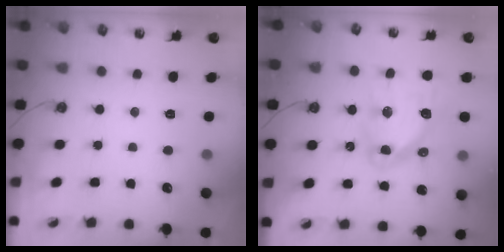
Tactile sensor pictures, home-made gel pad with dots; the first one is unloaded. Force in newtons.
{"total": 13.5, "press": 13.4, "slide": 1.7}